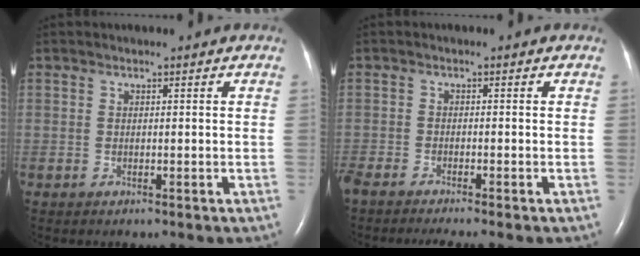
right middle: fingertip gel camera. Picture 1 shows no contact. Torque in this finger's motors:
{"motor_torque": [0.40, -0.47, 0.02, 0.01]}